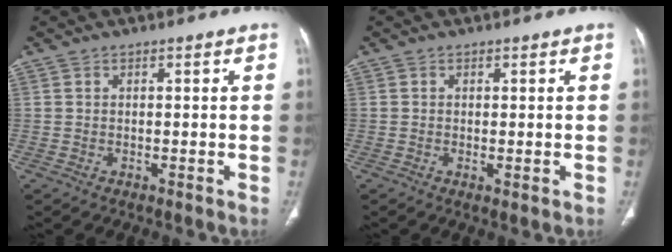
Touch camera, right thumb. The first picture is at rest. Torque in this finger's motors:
{"motor_torque": [-0.20, 0.17, -0.32, 0.30, -0.02]}